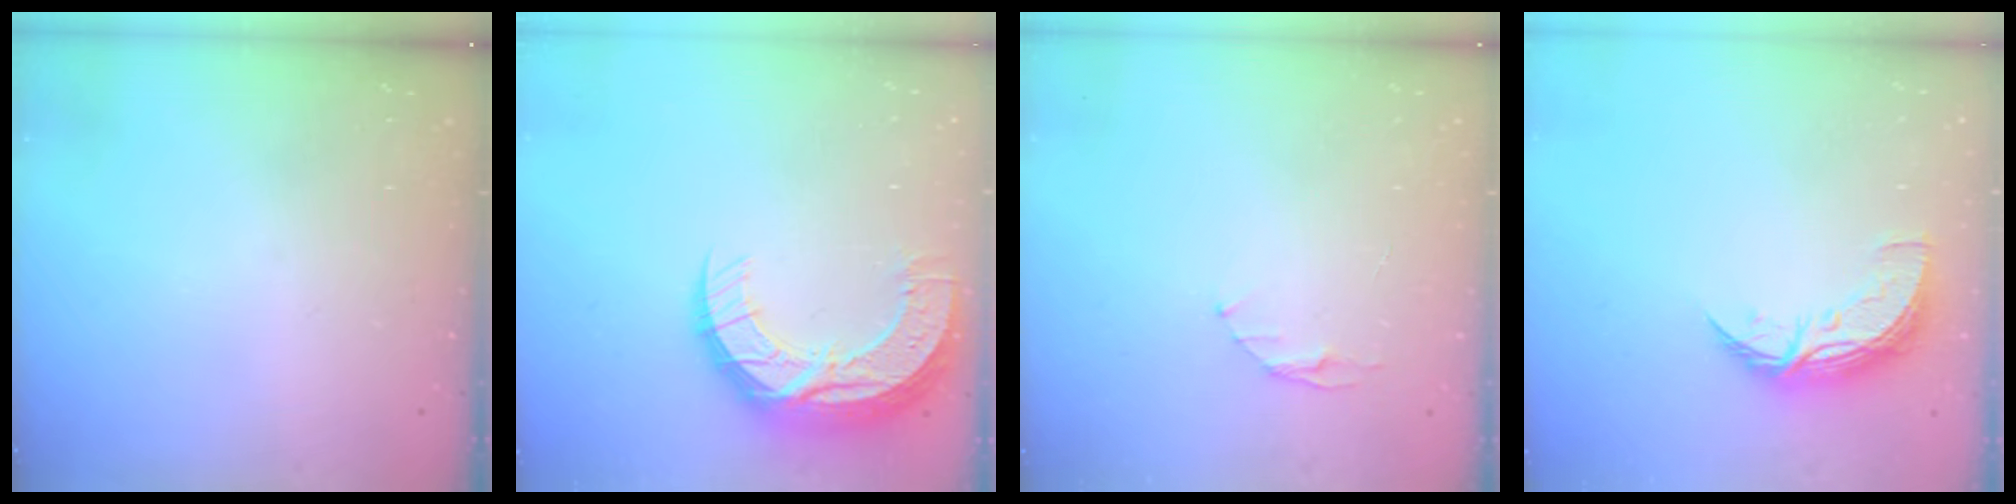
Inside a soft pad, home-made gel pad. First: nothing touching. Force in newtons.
{"total": 15.3, "press": 15.3, "slide": 1.1}
{"total": 3.9, "press": 3.9, "slide": 0.5}
{"total": 8.8, "press": 8.8, "slide": 0.4}